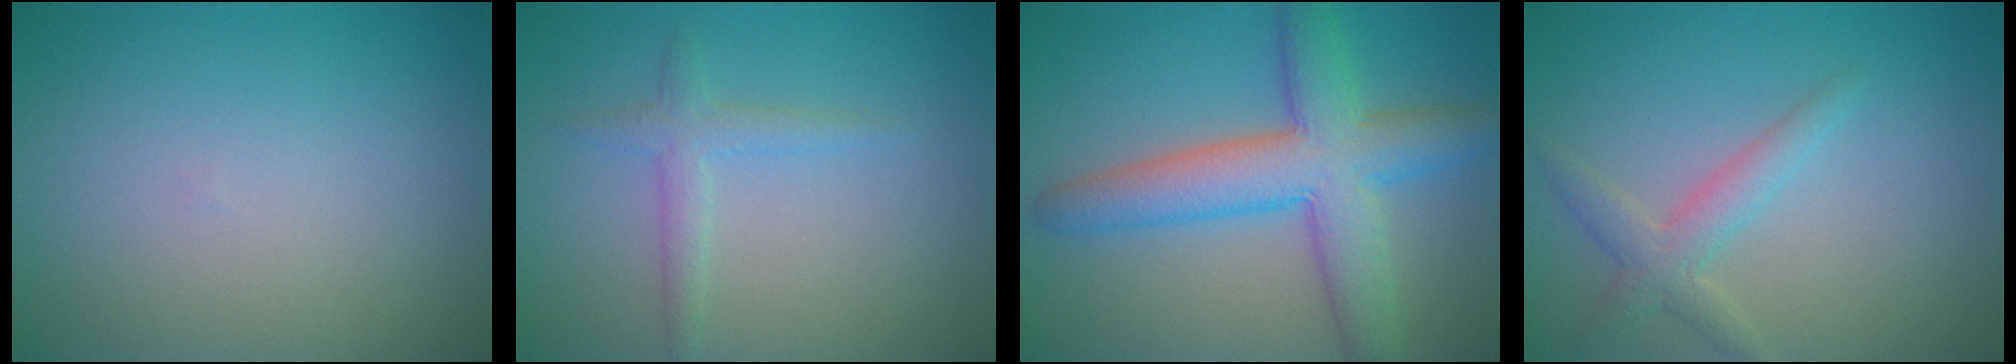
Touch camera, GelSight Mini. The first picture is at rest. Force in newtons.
{"total": 1.9, "press": 1.9, "slide": 0.1}
{"total": 7.6, "press": 7.6, "slide": 0.1}
{"total": 2.5, "press": 2.5, "slide": 0.2}